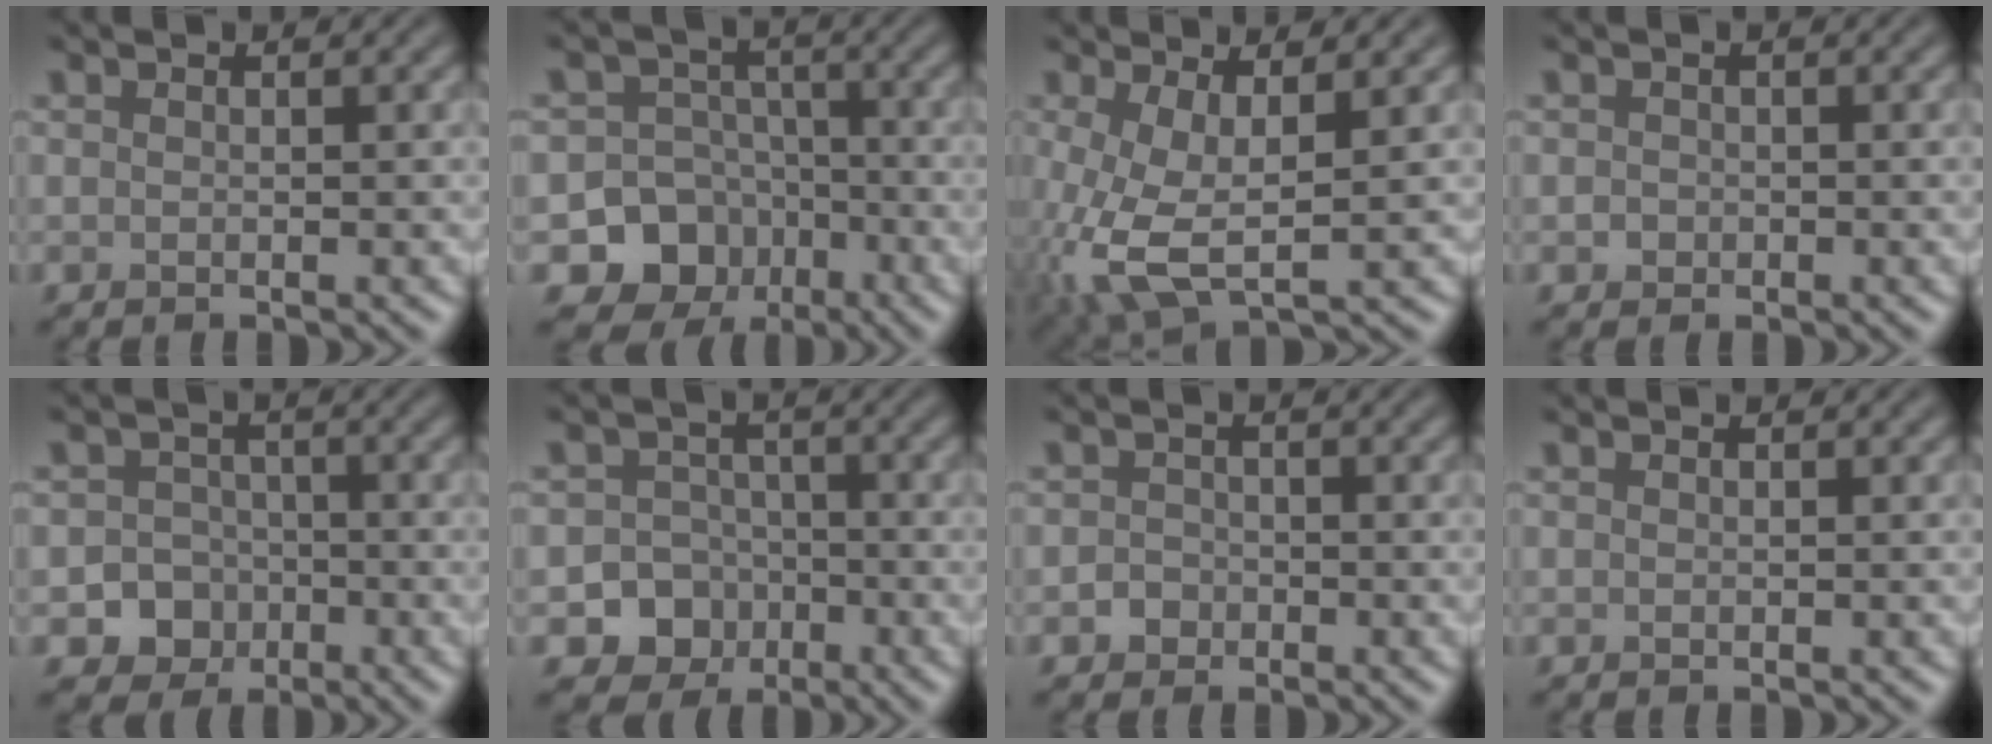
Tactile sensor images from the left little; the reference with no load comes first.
{"total": 9.0, "force": [-4.1, 7.9, 1.5], "torque": [-0.006, -0.014, -0.095]}
{"total": 6.4, "force": [-0.8, 2.8, 5.7], "torque": [-0.146, -0.010, -0.015]}
{"total": 0.7, "force": [-0.2, 0.6, 0.2], "torque": [0.000, -0.004, -0.005]}
{"total": 5.3, "force": [-2.3, 4.6, 1.0], "torque": [0.020, -0.007, -0.056]}
{"total": 7.0, "force": [-3.1, 6.2, 1.2], "torque": [0.011, -0.013, -0.071]}
{"total": 1.3, "force": [-0.6, 1.2, 0.3], "torque": [0.003, 0.002, -0.014]}
{"total": 0.0}